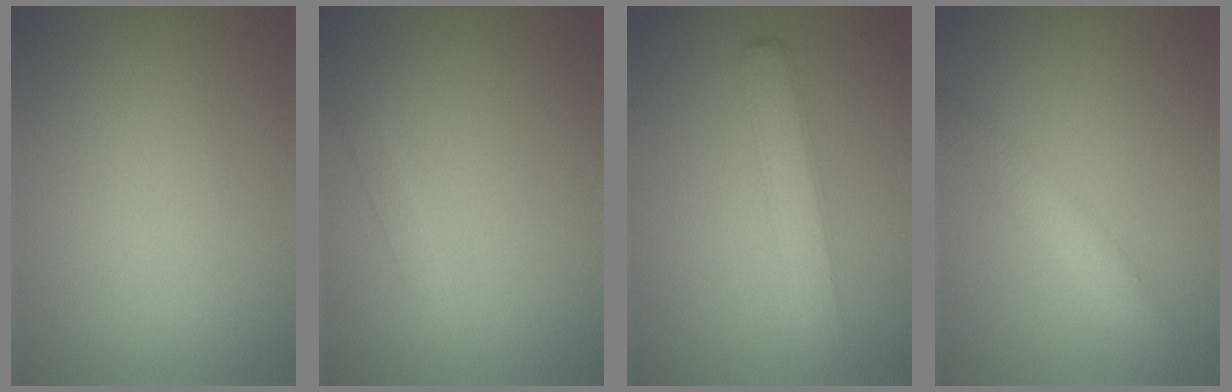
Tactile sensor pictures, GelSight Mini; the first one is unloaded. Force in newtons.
{"total": 1.4, "press": 1.4, "slide": 0.1}
{"total": 2.9, "press": 2.9, "slide": 0.1}
{"total": 2.8, "press": 2.8, "slide": 0.1}